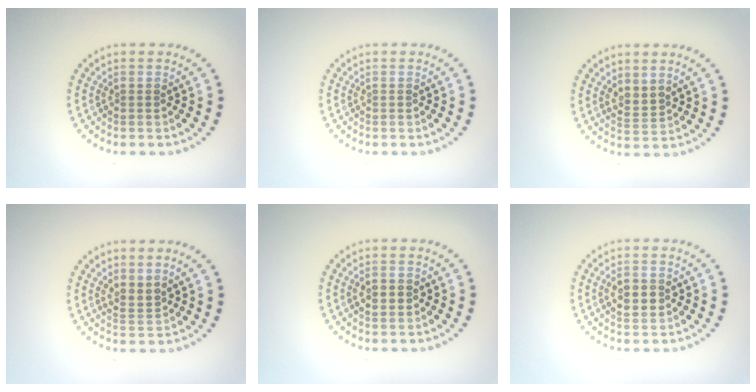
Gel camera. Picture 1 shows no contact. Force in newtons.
{"total": 0.0}
{"total": 1.7, "press": 1.4, "slide": 1.1}
{"total": 1.8, "press": 1.3, "slide": 1.3}
{"total": 2.3, "press": 2.3, "slide": 0.1}
{"total": 2.4, "press": 2.4, "slide": 0.1}